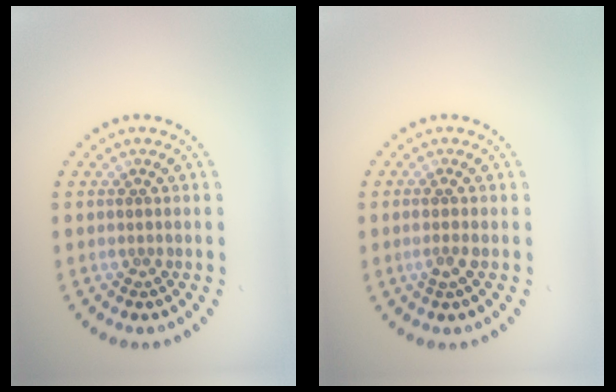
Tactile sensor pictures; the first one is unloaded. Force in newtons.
{"total": 1.1, "press": 1.1, "slide": 0.4}